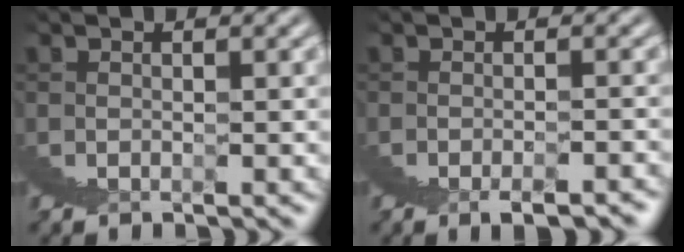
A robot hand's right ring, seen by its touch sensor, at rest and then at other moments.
{"total": 1.5, "force": [0.1, -1.5, -0.3], "torque": [0.022, 0.016, -0.006]}